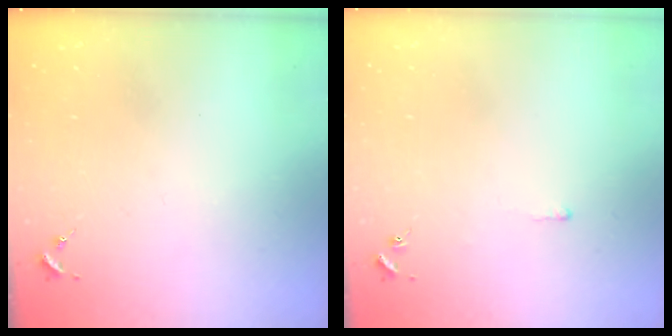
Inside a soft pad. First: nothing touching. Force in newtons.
{"total": 2.6, "press": 2.6, "slide": 0.4}